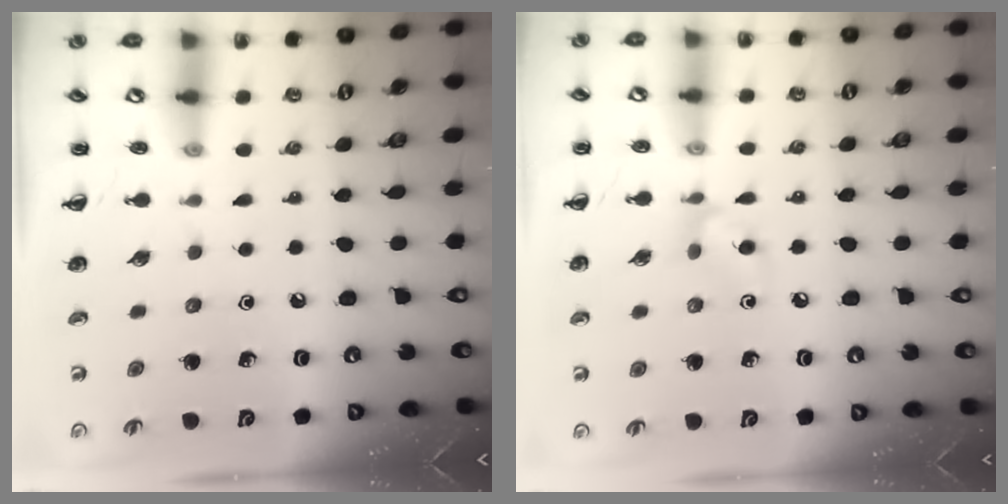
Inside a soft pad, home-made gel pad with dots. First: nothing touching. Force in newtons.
{"total": 6.5, "press": 6.3, "slide": 1.5}